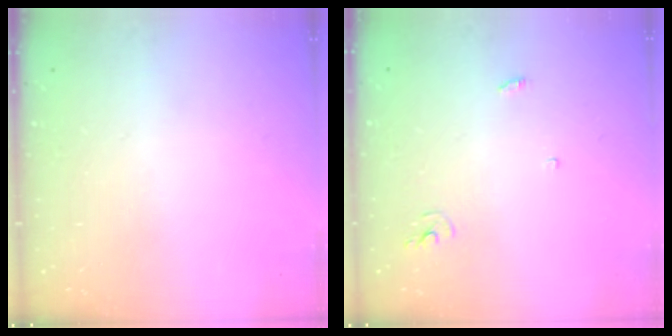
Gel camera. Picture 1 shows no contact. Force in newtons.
{"total": 2.9, "press": 2.9, "slide": 0.2}